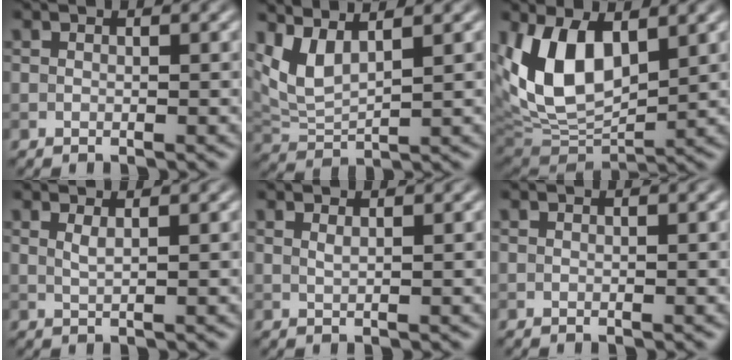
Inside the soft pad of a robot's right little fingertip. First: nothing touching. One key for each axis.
{"total": 4.3, "fx": 2.5, "fy": 1.7, "fz": 3.0, "tx": -0.079, "ty": 0.000, "tz": 0.057}
{"total": 9.9, "fx": 2.4, "fy": 5.4, "fz": 7.9, "tx": -0.173, "ty": -0.006, "tz": 0.040}
{"total": 1.2, "fx": 0.7, "fy": 0.4, "fz": 0.9, "tx": -0.012, "ty": 0.001, "tz": 0.010}
{"total": 0.8, "fx": 0.5, "fy": 0.2, "fz": 0.5, "tx": -0.005, "ty": 0.001, "tz": 0.010}
{"total": 0.0}